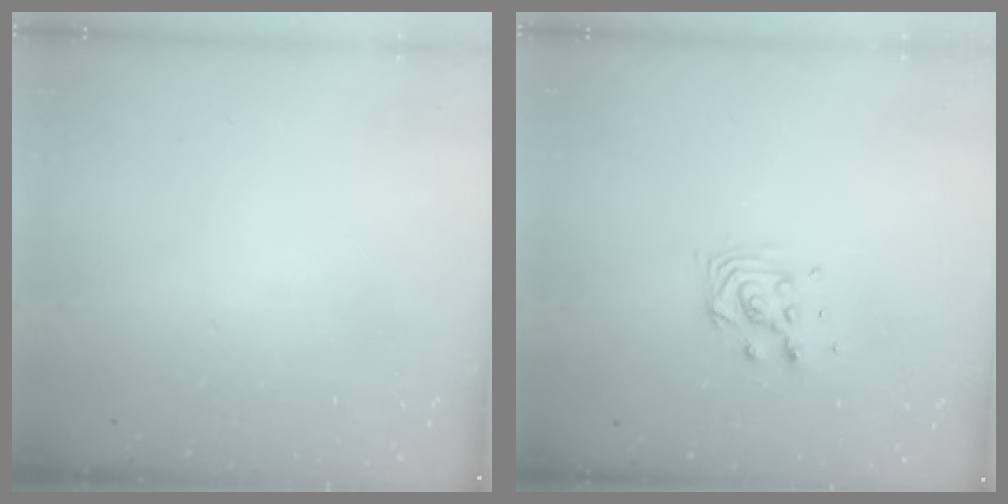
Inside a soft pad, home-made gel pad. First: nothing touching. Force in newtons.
{"total": 7.0, "press": 7.0, "slide": 0.5}